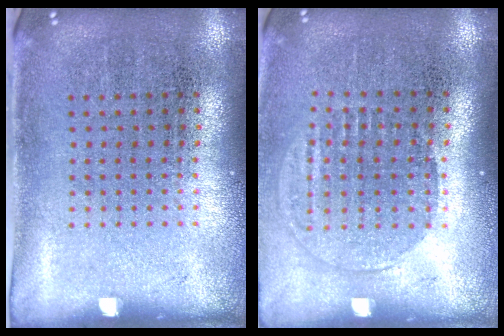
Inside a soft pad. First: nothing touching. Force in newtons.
{"total": 1.4, "press": 1.2, "slide": 0.7}